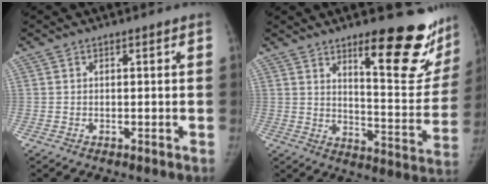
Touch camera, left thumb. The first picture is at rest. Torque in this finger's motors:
{"motor_torque": [1.11, -0.49, 1.18, -1.01, 0.35]}